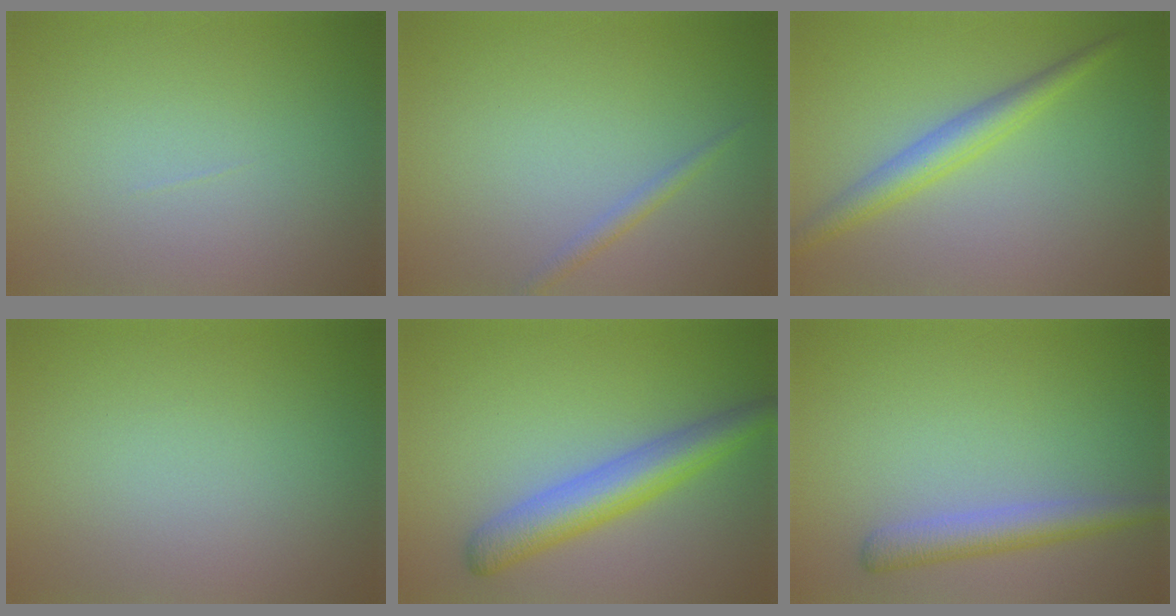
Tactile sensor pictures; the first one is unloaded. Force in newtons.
{"total": 1.2, "press": 1.2, "slide": 0.1}
{"total": 3.1, "press": 3.1, "slide": 0.0}
{"total": 0.0}
{"total": 5.0, "press": 5.0, "slide": 0.1}
{"total": 3.2, "press": 3.2, "slide": 0.2}